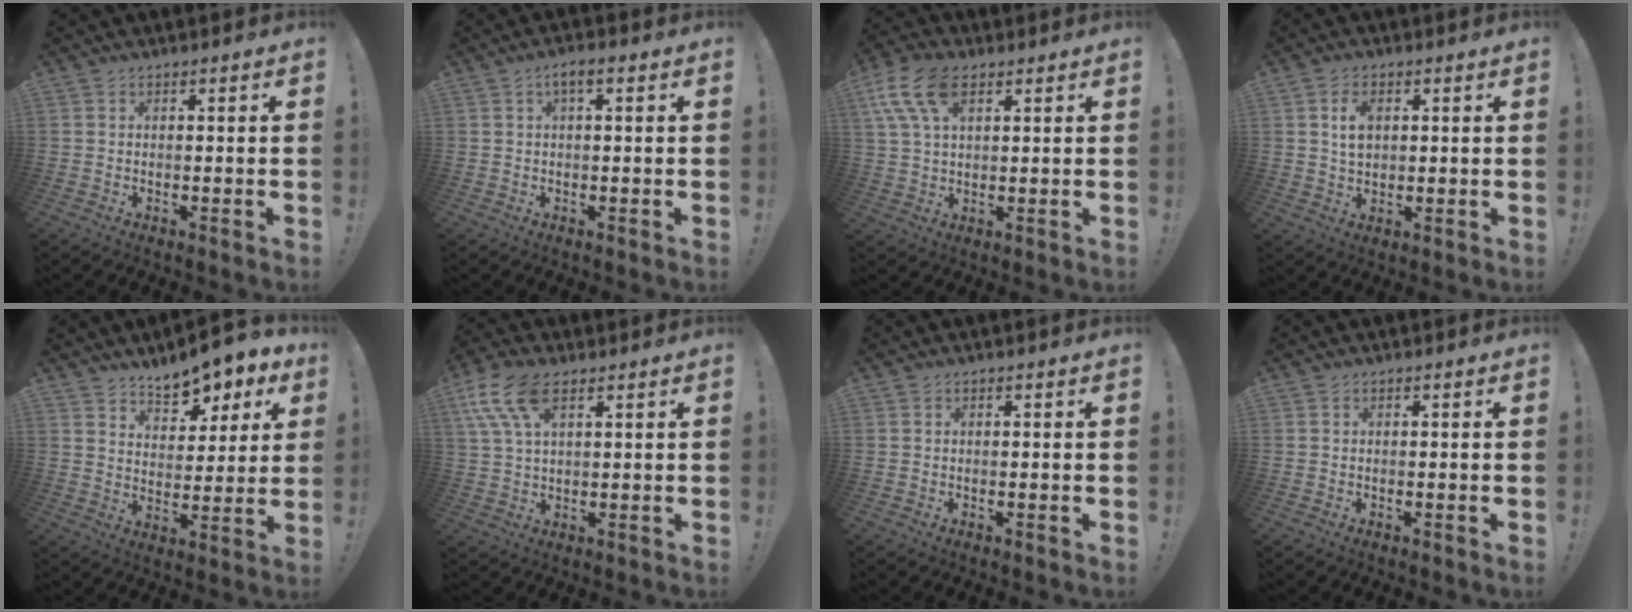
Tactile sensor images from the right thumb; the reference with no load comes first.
{"total": 3.3, "force": [0.7, 0.9, 3.1], "torque": [-0.054, 0.004, 0.009]}
{"total": 12.2, "force": [5.5, 6.7, 8.5], "torque": [-0.165, -0.007, 0.104]}
{"total": 5.7, "force": [1.5, 3.8, 4.0], "torque": [-0.053, -0.002, 0.024]}
{"total": 8.9, "force": [7.4, 3.9, 3.1], "torque": [-0.031, -0.066, 0.131]}
{"total": 11.4, "force": [5.6, 5.6, 8.3], "torque": [-0.162, -0.005, 0.109]}
{"total": 0.0}
{"total": 0.0}